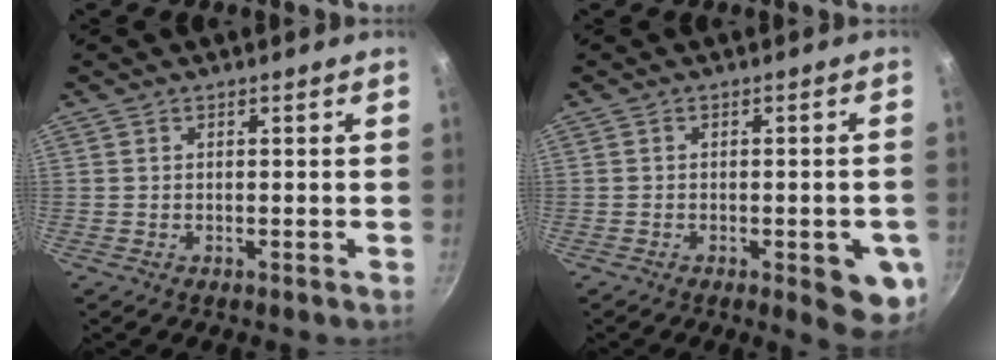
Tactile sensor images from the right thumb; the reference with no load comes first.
{"total": 8.6, "force": [-2.7, 3.1, 7.6], "torque": [-0.062, 0.007, -0.030]}